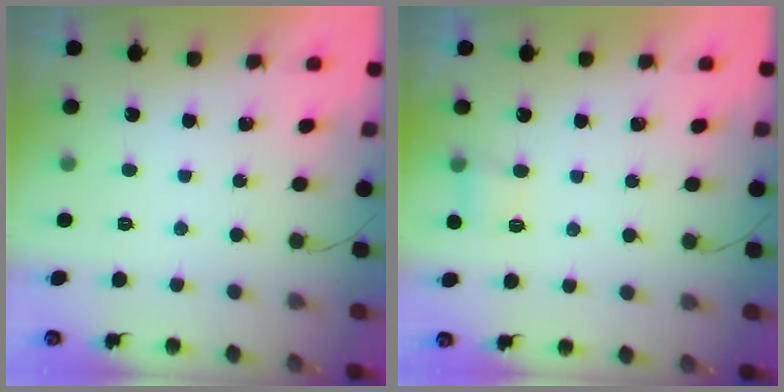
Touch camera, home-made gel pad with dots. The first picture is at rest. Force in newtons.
{"total": 3.8, "press": 3.5, "slide": 1.3}